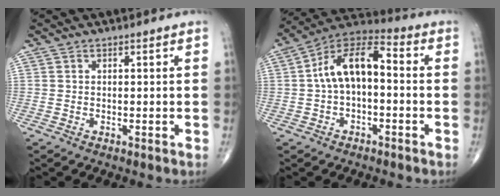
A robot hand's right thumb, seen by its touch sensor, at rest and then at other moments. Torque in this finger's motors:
{"motor_torque": [-0.55, 1.00, 0.16, -0.15, 0.14]}